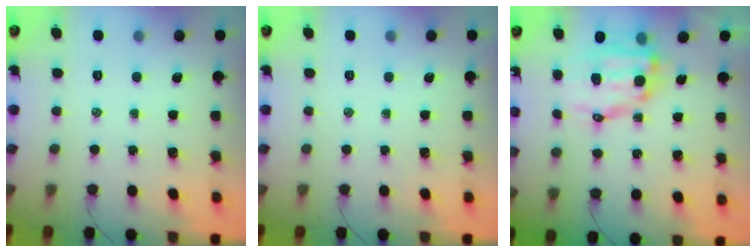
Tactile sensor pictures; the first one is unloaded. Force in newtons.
{"total": 0.0}
{"total": 10.4, "press": 10.1, "slide": 2.2}